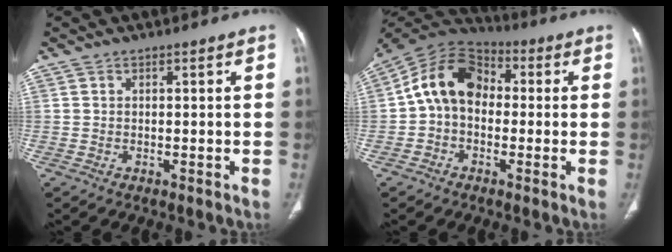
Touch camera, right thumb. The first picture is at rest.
{"total": 12.1, "force": [0.1, 8.9, 8.1], "torque": [-0.124, 0.038, -0.015]}